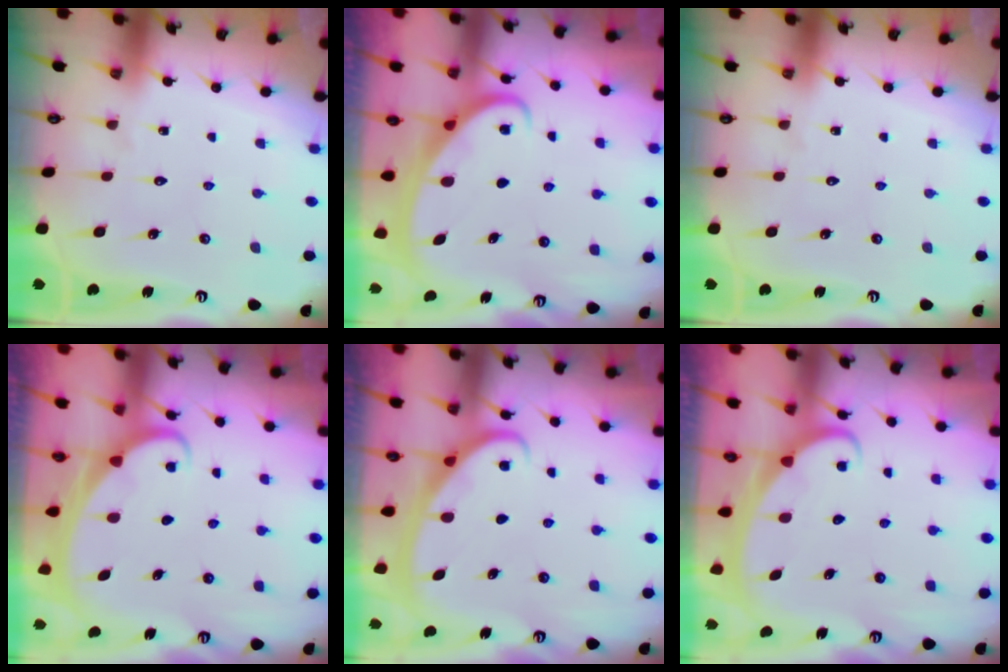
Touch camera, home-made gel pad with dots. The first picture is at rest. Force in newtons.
{"total": 2.5, "press": 2.5, "slide": 0.3}
{"total": 0.0}
{"total": 1.9, "press": 1.9, "slide": 0.2}
{"total": 2.8, "press": 2.8, "slide": 0.4}
{"total": 2.5, "press": 2.5, "slide": 0.5}